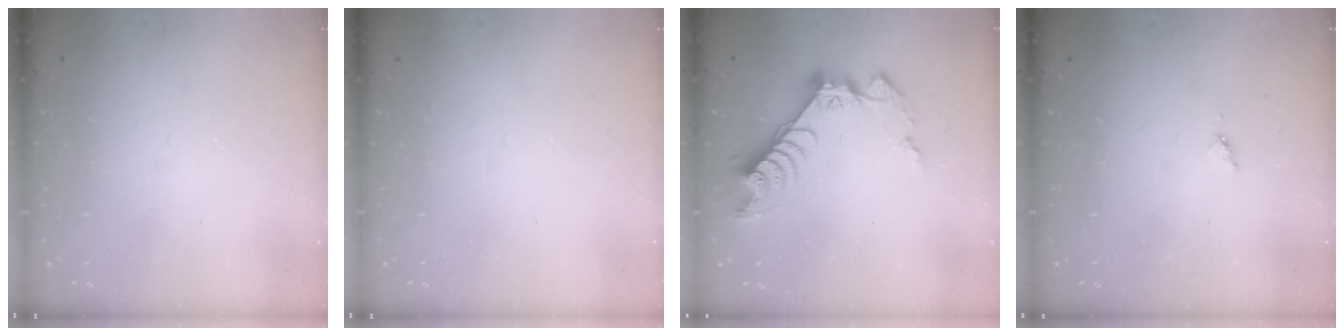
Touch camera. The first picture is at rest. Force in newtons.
{"total": 0.0}
{"total": 11.5, "press": 11.5, "slide": 1.2}
{"total": 3.8, "press": 3.7, "slide": 0.5}